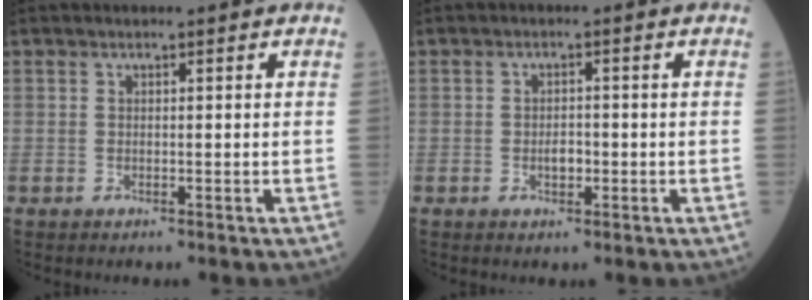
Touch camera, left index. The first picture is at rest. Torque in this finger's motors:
{"motor_torque": [0.10, -0.02, 0.03, 0.02]}